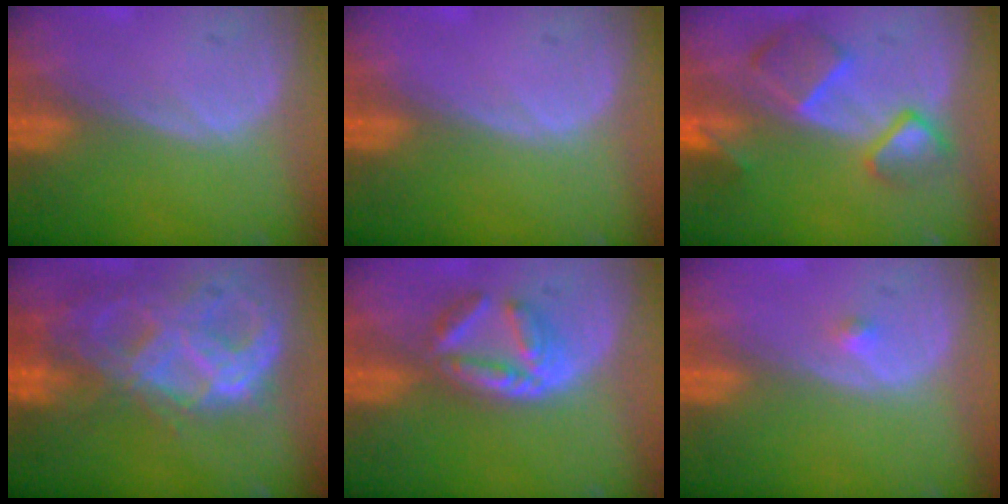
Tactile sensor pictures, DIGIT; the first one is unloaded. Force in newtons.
{"total": 0.0}
{"total": 7.6, "press": 6.7, "slide": 3.5}
{"total": 11.4, "press": 9.7, "slide": 6.1}
{"total": 6.2, "press": 5.4, "slide": 3.2}
{"total": 0.9, "press": 0.7, "slide": 0.6}